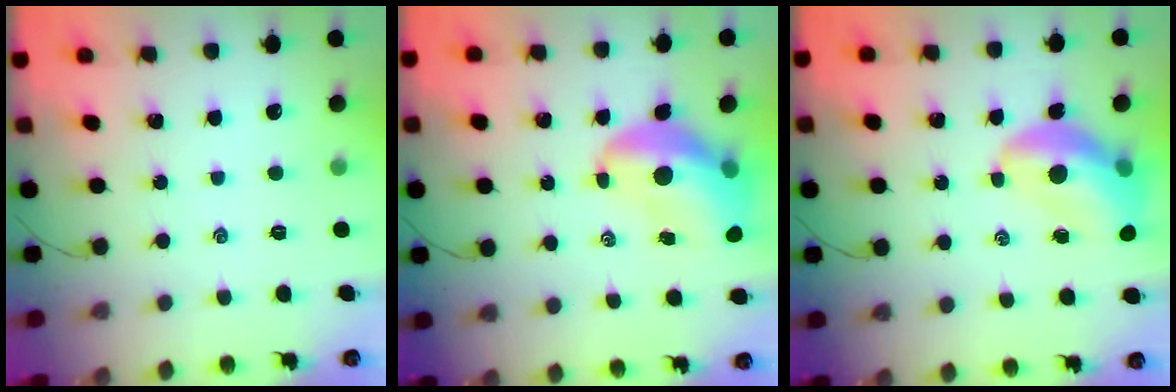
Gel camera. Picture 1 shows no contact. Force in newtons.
{"total": 13.9, "press": 13.3, "slide": 4.1}
{"total": 12.4, "press": 11.9, "slide": 3.5}